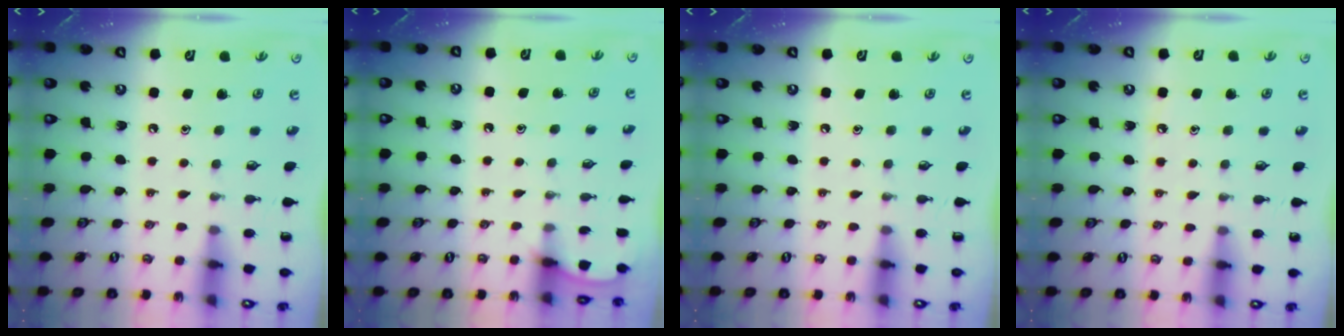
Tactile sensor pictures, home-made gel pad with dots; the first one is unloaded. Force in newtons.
{"total": 2.1, "press": 2.1, "slide": 0.3}
{"total": 0.0}
{"total": 4.2, "press": 4.2, "slide": 0.6}